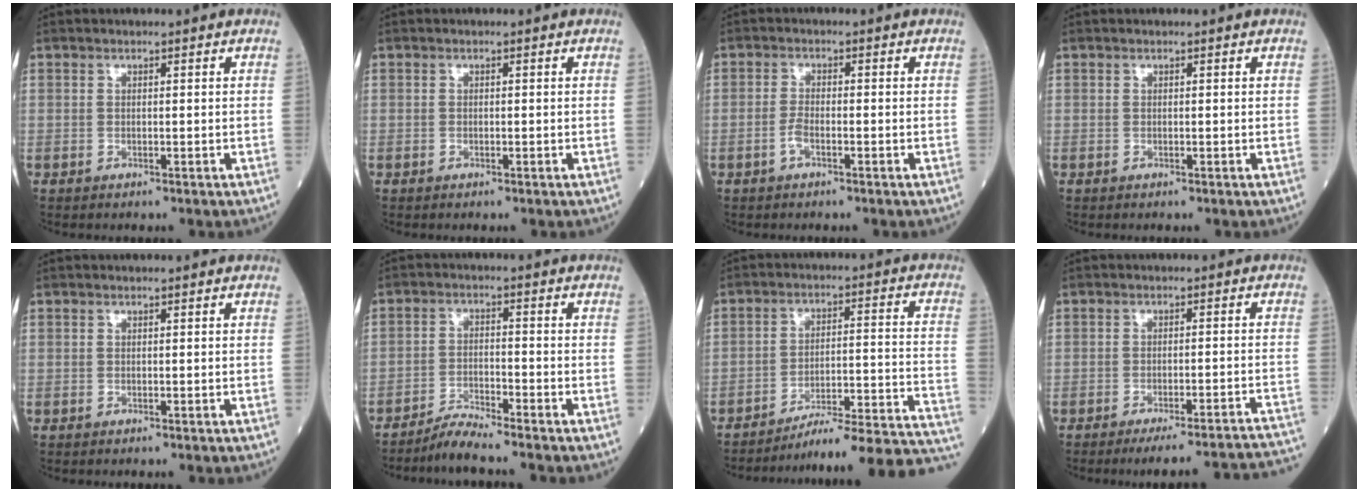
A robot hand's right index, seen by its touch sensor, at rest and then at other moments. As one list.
[{"total": 0.0}, {"total": 2.1, "force": [-1.0, 0.6, 1.8], "torque": [-0.038, 0.001, -0.022]}, {"total": 0.0}, {"total": 0.0}, {"total": 3.9, "force": [-3.8, -0.8, 0.8], "torque": [-0.022, -0.022, -0.073]}, {"total": 22.2, "force": [-20.7, -0.8, 7.9], "torque": [-0.047, 0.003, -0.279]}, {"total": 18.3, "force": [-17.5, -0.7, 5.3], "torque": [-0.017, -0.005, -0.208]}]